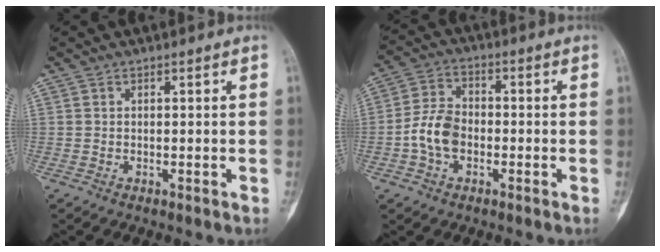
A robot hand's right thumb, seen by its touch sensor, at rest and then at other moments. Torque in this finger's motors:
{"motor_torque": [0.04, 0.04, 0.33, -0.33, 0.04]}